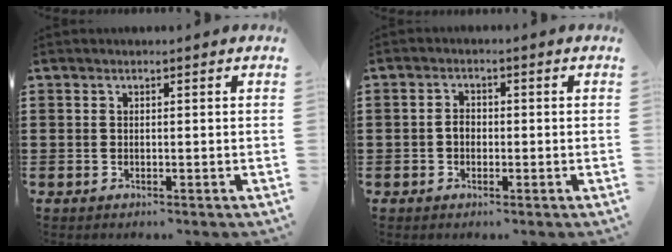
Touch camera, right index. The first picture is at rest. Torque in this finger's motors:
{"motor_torque": [0.50, -0.02, 0.22, 0.02]}